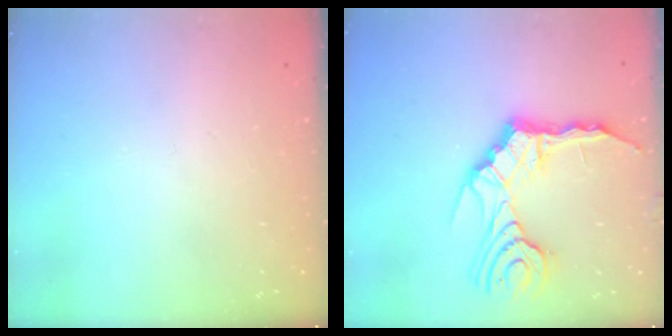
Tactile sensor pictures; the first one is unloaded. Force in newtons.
{"total": 16.2, "press": 15.6, "slide": 4.4}